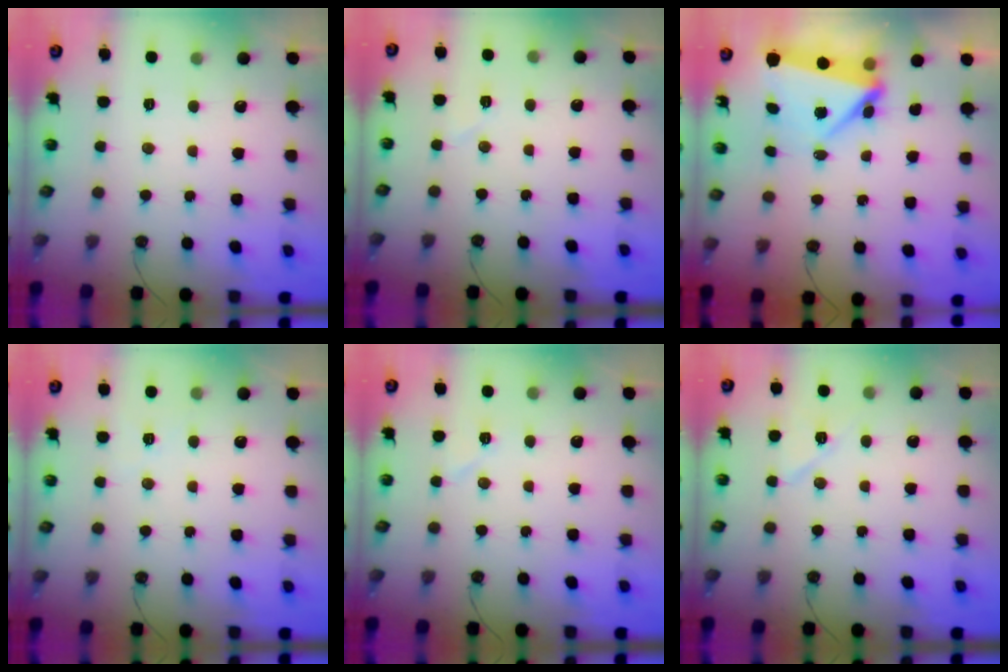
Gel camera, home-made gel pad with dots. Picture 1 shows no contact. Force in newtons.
{"total": 4.4, "press": 4.3, "slide": 0.9}
{"total": 11.4, "press": 5.4, "slide": 10.1}
{"total": 3.9, "press": 3.6, "slide": 1.5}
{"total": 5.7, "press": 5.3, "slide": 2.0}
{"total": 7.9, "press": 7.8, "slide": 1.1}